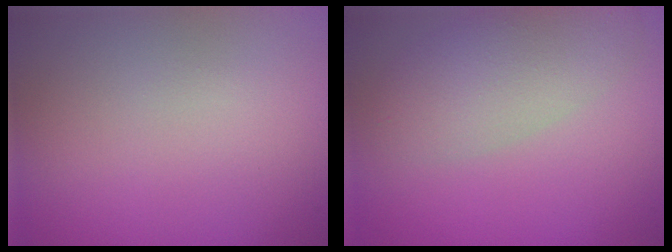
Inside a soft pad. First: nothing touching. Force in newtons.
{"total": 5.0, "press": 4.9, "slide": 0.4}